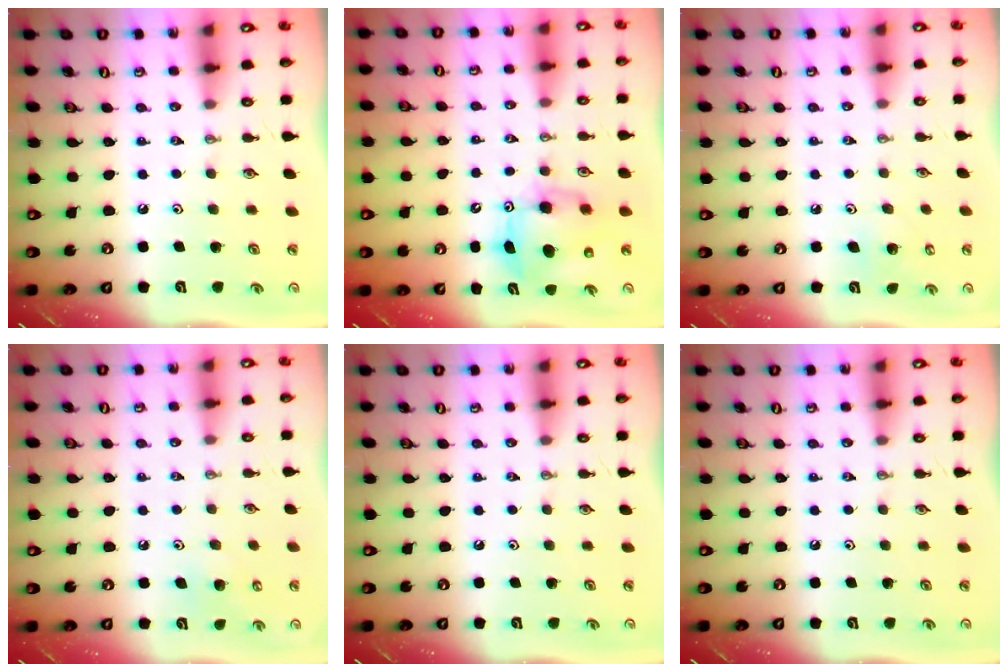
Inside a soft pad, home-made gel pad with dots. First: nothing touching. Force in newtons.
{"total": 8.6, "press": 8.6, "slide": 0.7}
{"total": 4.8, "press": 4.7, "slide": 0.4}
{"total": 6.9, "press": 6.8, "slide": 0.8}
{"total": 0.0}
{"total": 0.0}